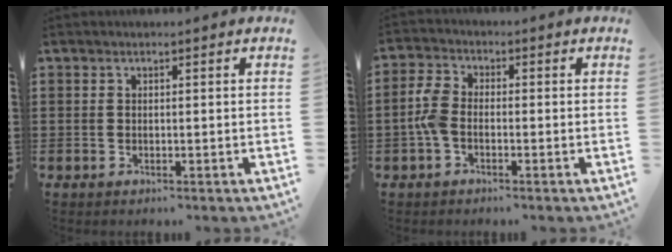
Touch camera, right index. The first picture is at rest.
{"total": 4.3, "force": [-1.2, 2.5, 3.3], "torque": [-0.087, -0.002, -0.031]}